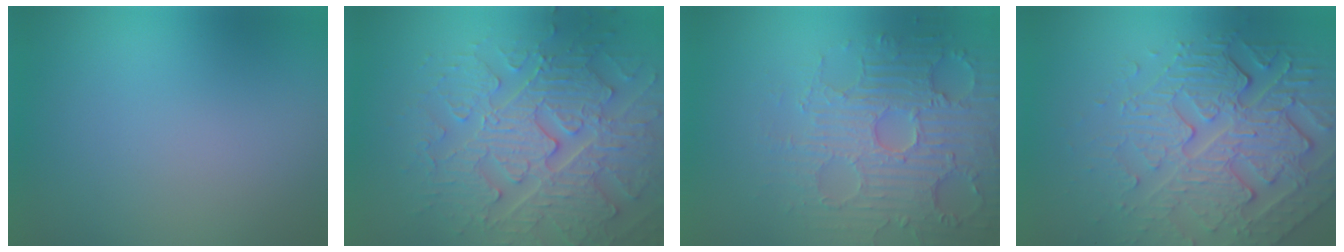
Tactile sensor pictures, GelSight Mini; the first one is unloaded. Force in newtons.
{"total": 7.2, "press": 6.0, "slide": 4.0}
{"total": 5.5, "press": 5.1, "slide": 2.0}
{"total": 7.6, "press": 5.4, "slide": 5.4}